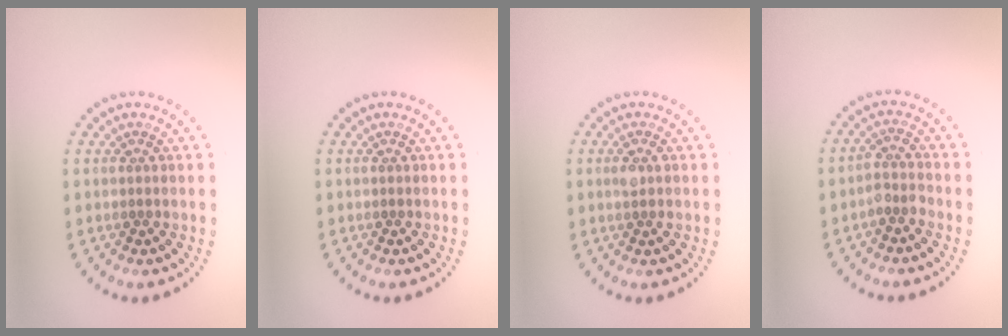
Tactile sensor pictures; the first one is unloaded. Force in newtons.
{"total": 0.0}
{"total": 1.0, "press": 0.9, "slide": 0.5}
{"total": 1.7, "press": 1.4, "slide": 1.1}